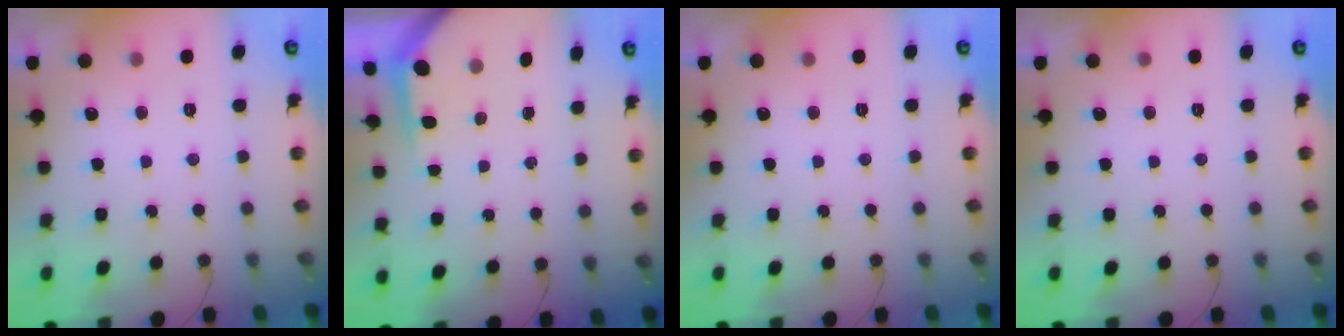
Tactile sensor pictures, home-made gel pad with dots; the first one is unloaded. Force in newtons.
{"total": 3.5, "press": 3.5, "slide": 0.3}
{"total": 0.0}
{"total": 0.0}